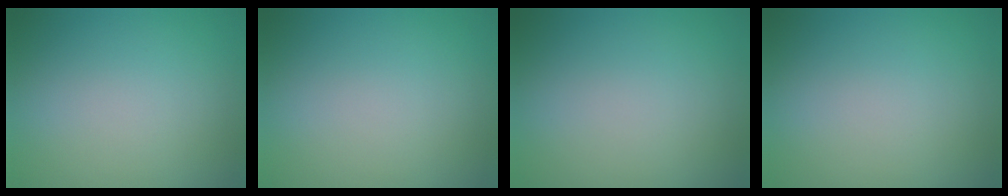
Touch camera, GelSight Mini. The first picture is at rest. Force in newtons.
{"total": 0.0}
{"total": 0.0}
{"total": 0.0}